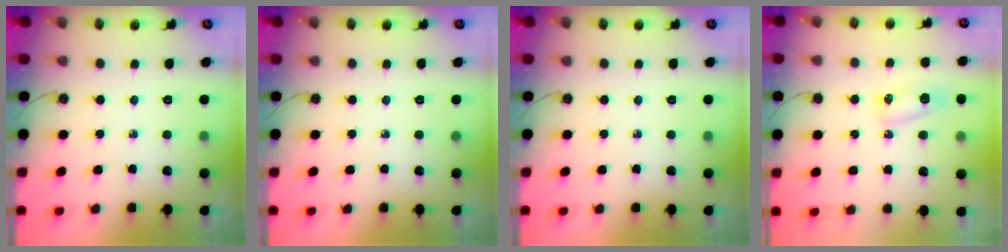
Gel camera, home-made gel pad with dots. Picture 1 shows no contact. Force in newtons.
{"total": 0.0}
{"total": 0.0}
{"total": 7.7, "press": 6.3, "slide": 4.4}